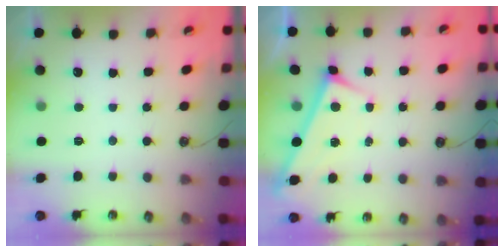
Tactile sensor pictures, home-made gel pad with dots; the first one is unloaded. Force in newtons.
{"total": 3.3, "press": 3.3, "slide": 0.3}